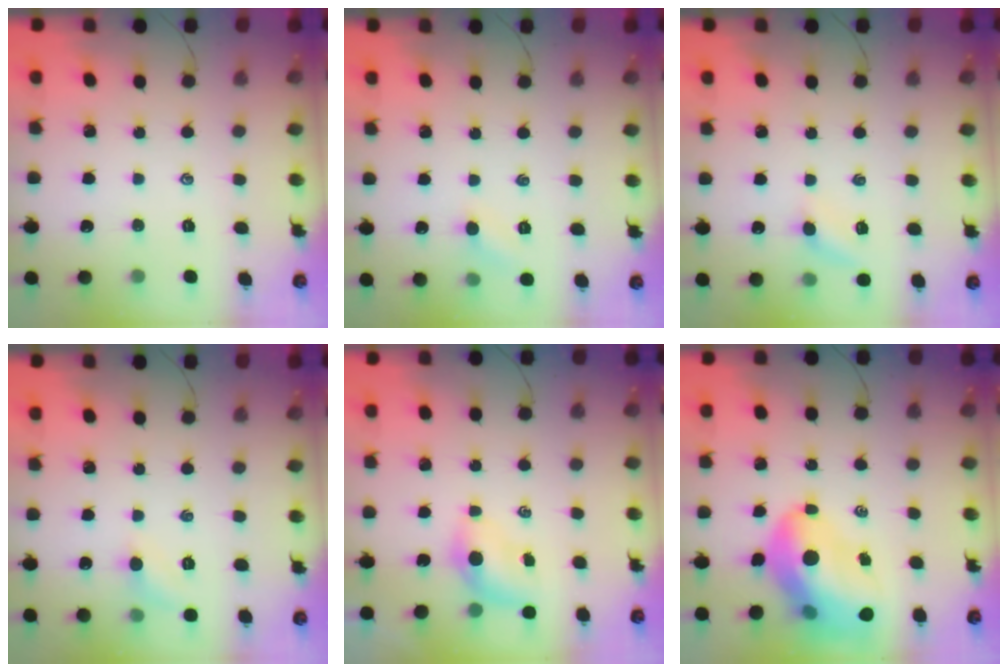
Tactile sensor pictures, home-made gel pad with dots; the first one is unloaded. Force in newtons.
{"total": 4.8, "press": 4.5, "slide": 1.5}
{"total": 5.8, "press": 5.6, "slide": 1.5}
{"total": 5.1, "press": 4.8, "slide": 1.7}
{"total": 4.0, "press": 3.9, "slide": 0.8}
{"total": 15.3, "press": 14.6, "slide": 4.4}